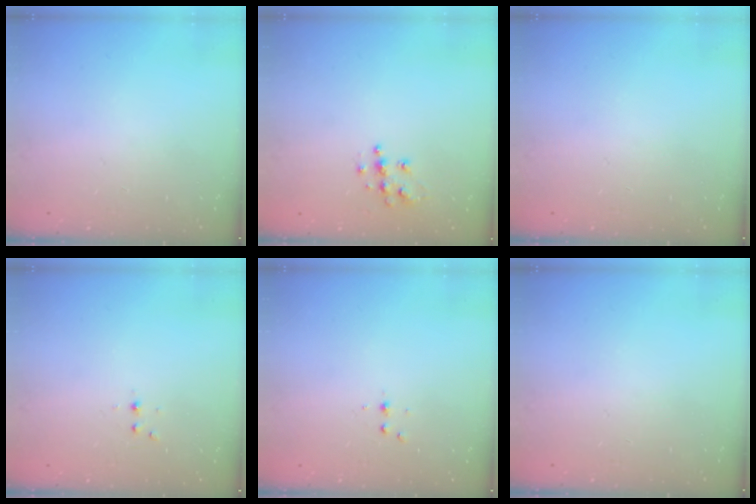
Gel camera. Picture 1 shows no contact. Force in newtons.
{"total": 7.7, "press": 7.7, "slide": 0.3}
{"total": 0.0}
{"total": 3.0, "press": 2.6, "slide": 1.5}
{"total": 3.2, "press": 3.1, "slide": 0.4}
{"total": 0.0}